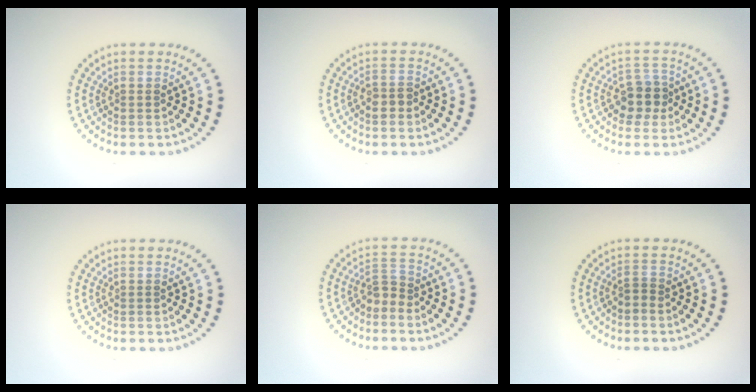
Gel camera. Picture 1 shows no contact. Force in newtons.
{"total": 1.6, "press": 1.4, "slide": 0.8}
{"total": 2.6, "press": 2.3, "slide": 1.3}
{"total": 0.0}
{"total": 1.9, "press": 1.2, "slide": 1.4}
{"total": 0.8, "press": 0.4, "slide": 0.7}